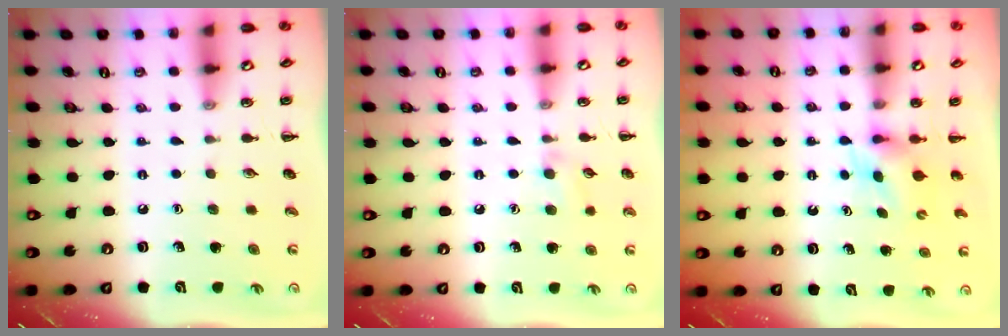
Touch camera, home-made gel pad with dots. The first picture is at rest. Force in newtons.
{"total": 6.3, "press": 5.9, "slide": 2.3}
{"total": 3.5, "press": 3.3, "slide": 1.2}